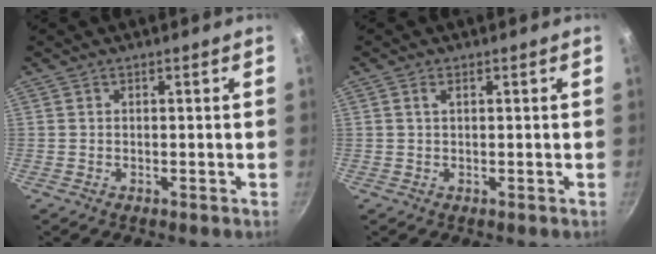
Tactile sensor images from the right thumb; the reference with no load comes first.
{"total": 1.1, "force": [0.4, 0.5, 0.9], "torque": [-0.016, 0.003, 0.007]}